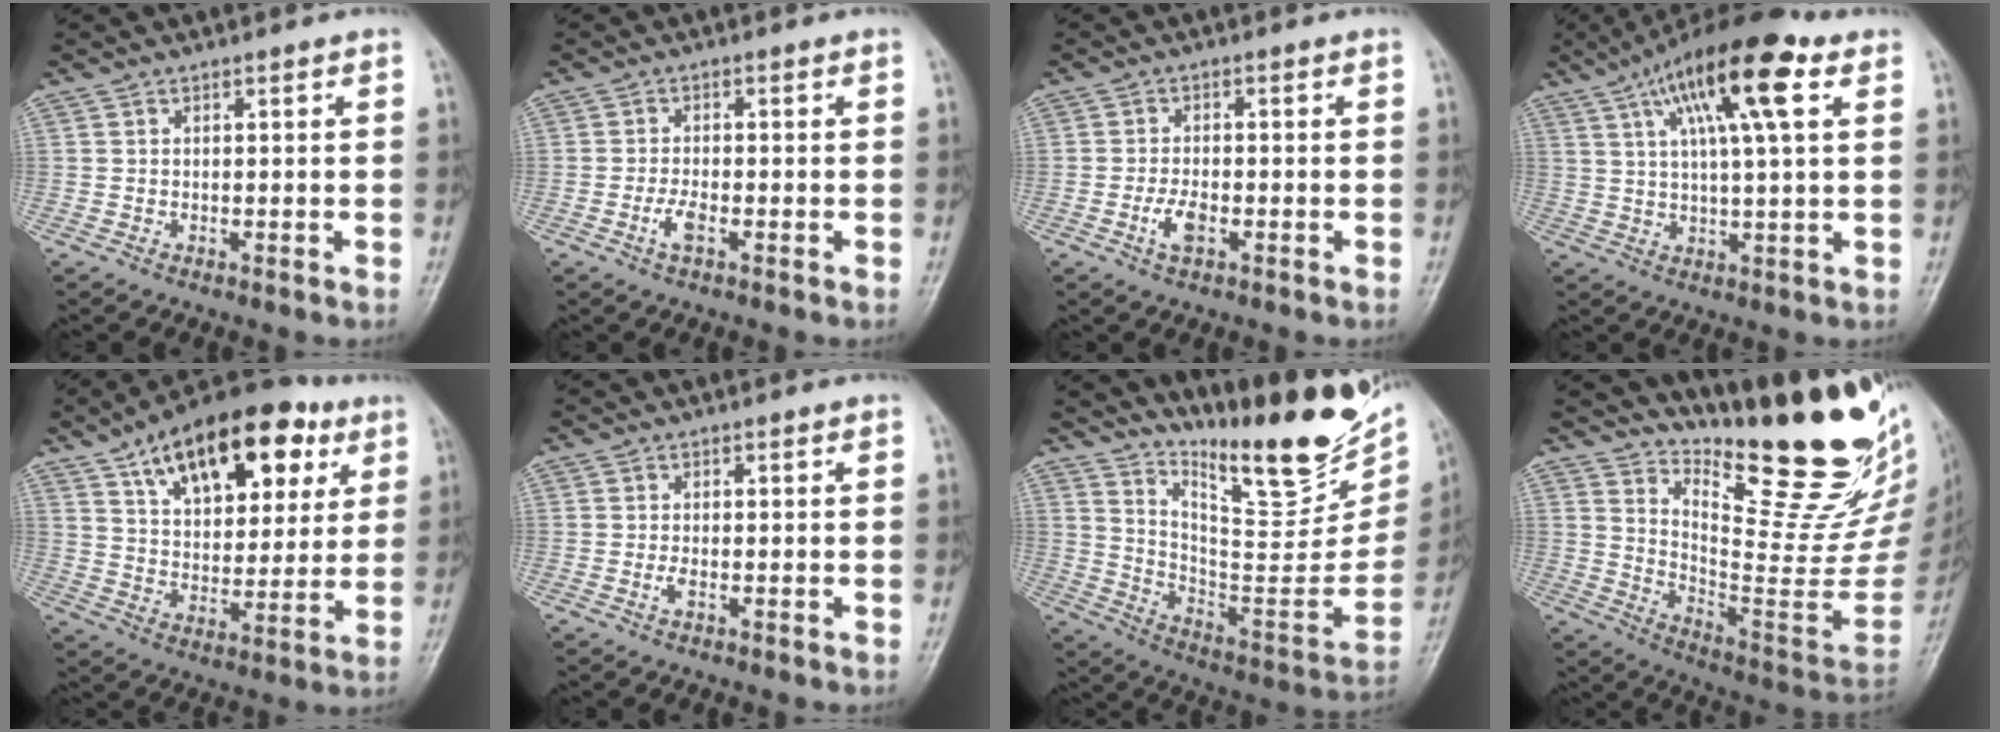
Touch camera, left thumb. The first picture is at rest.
{"total": 3.0, "force": [-1.3, 1.1, 2.4], "torque": [-0.053, 0.006, -0.028]}
{"total": 3.8, "force": [-1.5, 1.7, 3.0], "torque": [-0.062, 0.007, -0.029]}
{"total": 16.5, "force": [7.1, 4.2, 14.2], "torque": [-0.229, 0.003, 0.113]}
{"total": 22.1, "force": [11.0, 11.5, 15.4], "torque": [-0.201, -0.018, 0.176]}
{"total": 1.2, "force": [-0.3, 0.5, 1.0], "torque": [-0.022, -0.002, -0.007]}
{"total": 26.2, "force": [18.8, 7.1, 16.7], "torque": [-0.212, -0.116, 0.289]}
{"total": 26.1, "force": [20.2, 6.2, 15.3], "torque": [-0.186, -0.172, 0.292]}